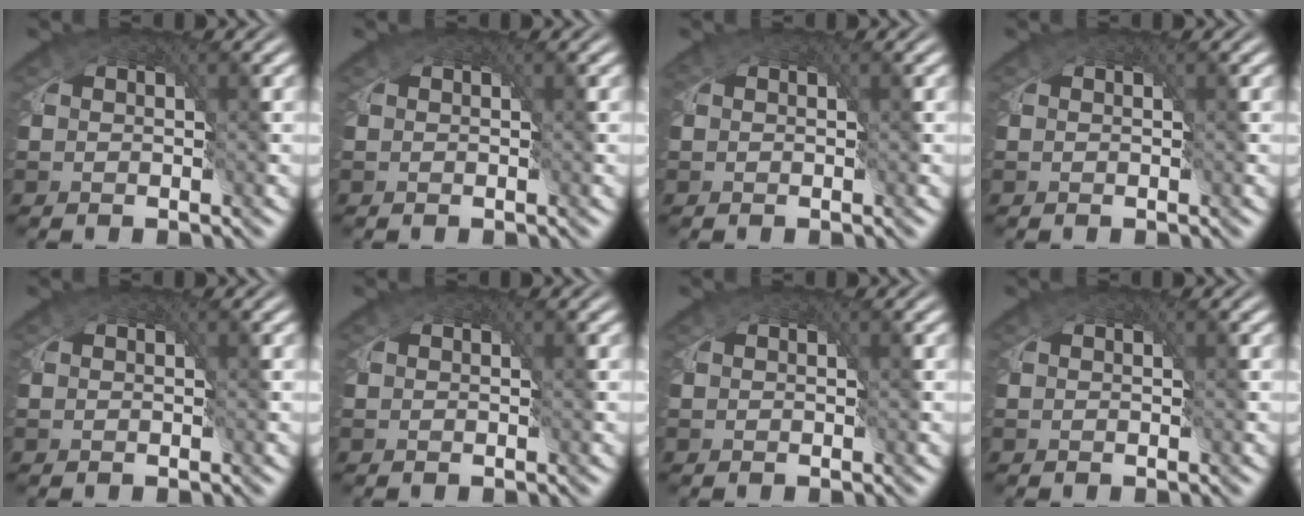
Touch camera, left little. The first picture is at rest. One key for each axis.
{"total": 0.0}
{"total": 0.7, "fx": -0.4, "fy": 0.6, "fz": 0.2, "tx": -0.012, "ty": -0.003, "tz": -0.009}
{"total": 0.0}
{"total": 0.0}
{"total": 0.0}
{"total": 0.0}
{"total": 0.0}